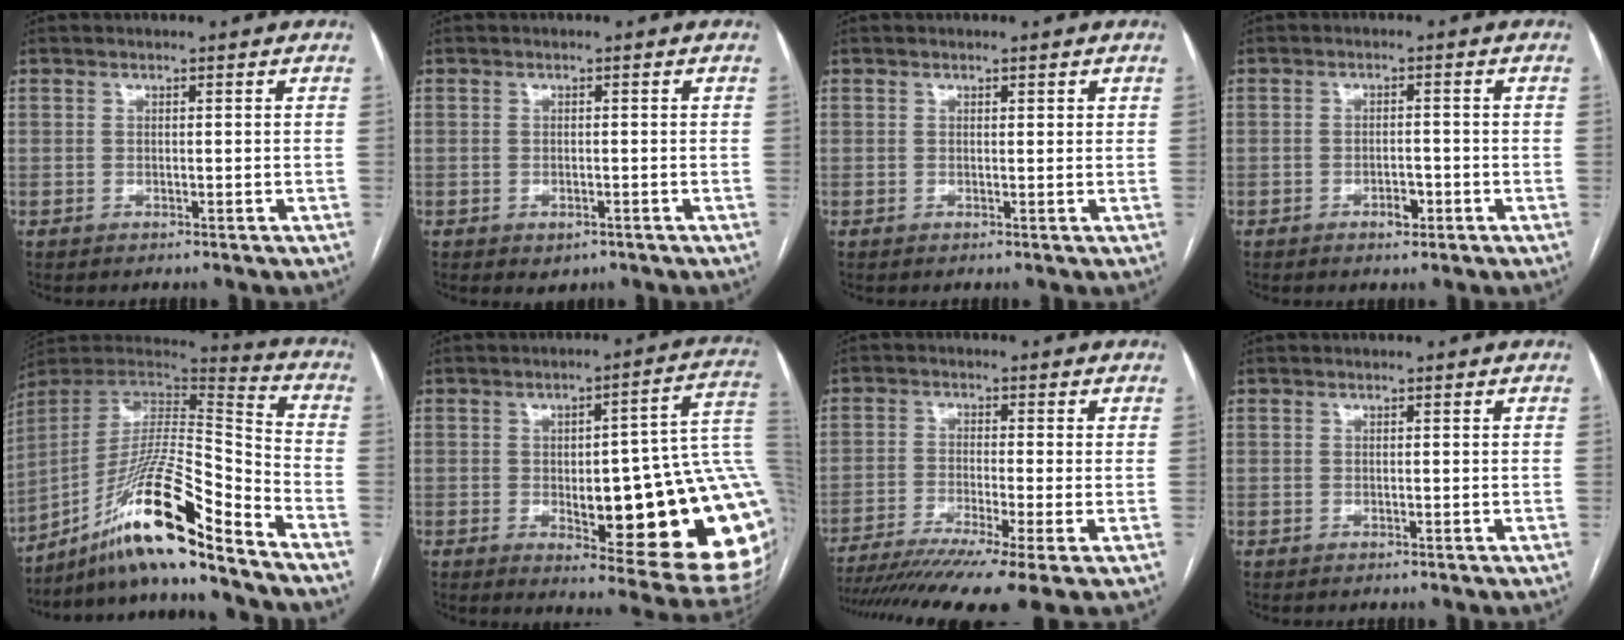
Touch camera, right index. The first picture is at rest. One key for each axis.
{"total": 1.7, "fx": -0.8, "fy": 1.1, "fz": 0.9, "tx": -0.009, "ty": 0.001, "tz": 0.000}
{"total": 0.7, "fx": 0.4, "fy": 0.2, "fz": 0.4, "tx": -0.008, "ty": 0.000, "tz": 0.004}
{"total": 2.5, "fx": -1.3, "fy": 1.2, "fz": 1.8, "tx": -0.026, "ty": 0.004, "tz": -0.017}
{"total": 19.1, "fx": -13.4, "fy": 0.6, "fz": 13.7, "tx": -0.274, "ty": 0.004, "tz": -0.240}
{"total": 25.6, "fx": -1.7, "fy": 5.8, "fz": 24.9, "tx": -0.215, "ty": 0.021, "tz": -0.007}
{"total": 13.9, "fx": -10.2, "fy": -0.4, "fz": 9.5, "tx": -0.154, "ty": -0.030, "tz": -0.166}
{"total": 0.0}